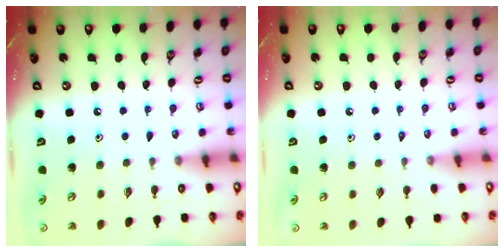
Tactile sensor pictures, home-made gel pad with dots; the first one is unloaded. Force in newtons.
{"total": 1.9, "press": 1.9, "slide": 0.4}